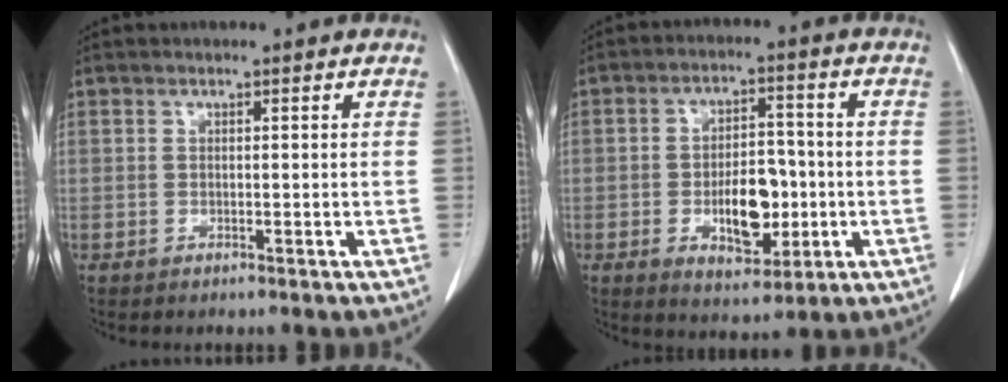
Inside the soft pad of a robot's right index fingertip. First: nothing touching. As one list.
[{"total": 9.5, "force": [-2.0, 4.5, 8.1], "torque": [-0.135, 0.008, -0.025]}]